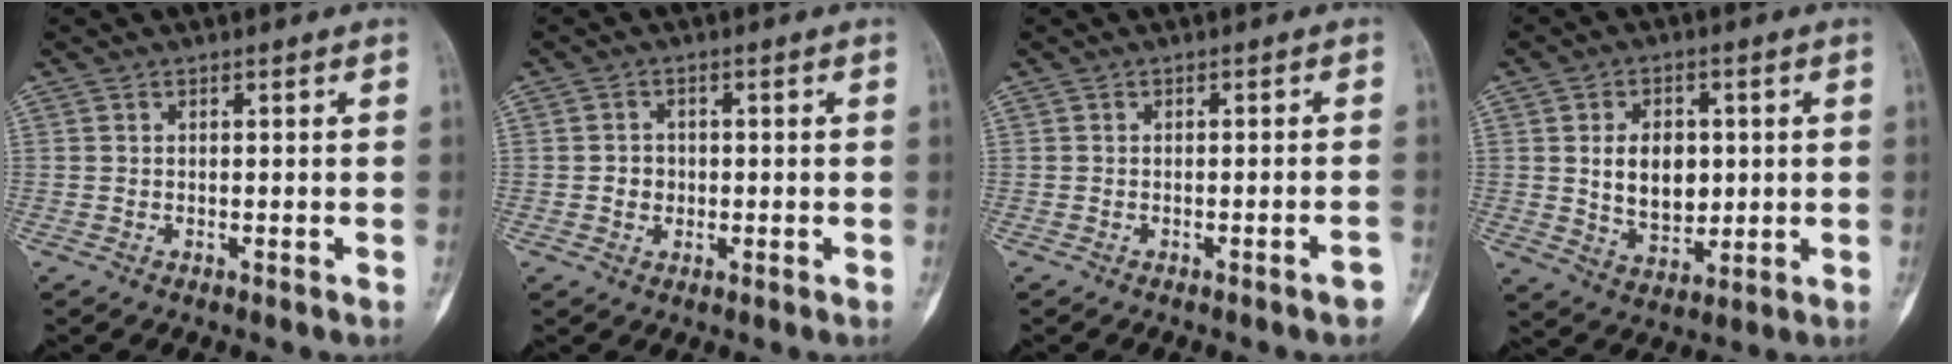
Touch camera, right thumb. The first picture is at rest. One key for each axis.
{"total": 2.6, "fx": -0.3, "fy": 2.4, "fz": 1.0, "tx": 0.003, "ty": 0.006, "tz": -0.007}
{"total": 1.9, "fx": -1.3, "fy": 0.1, "fz": 1.4, "tx": -0.021, "ty": 0.010, "tz": -0.016}
{"total": 10.2, "fx": 1.2, "fy": 7.1, "fz": 7.2, "tx": -0.082, "ty": -0.013, "tz": 0.029}